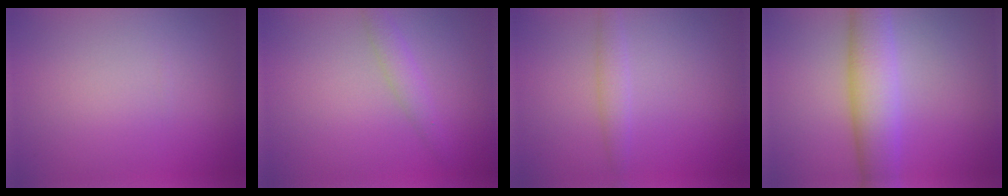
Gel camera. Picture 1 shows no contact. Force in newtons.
{"total": 1.6, "press": 1.6, "slide": 0.0}
{"total": 1.6, "press": 1.6, "slide": 0.0}
{"total": 6.1, "press": 6.1, "slide": 0.1}